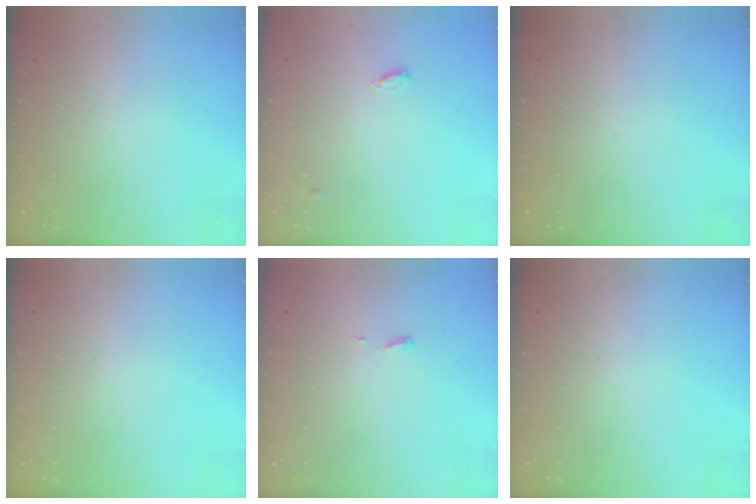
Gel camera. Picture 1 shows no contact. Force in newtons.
{"total": 3.6, "press": 3.5, "slide": 0.7}
{"total": 0.0}
{"total": 0.0}
{"total": 3.9, "press": 3.9, "slide": 0.6}
{"total": 0.0}